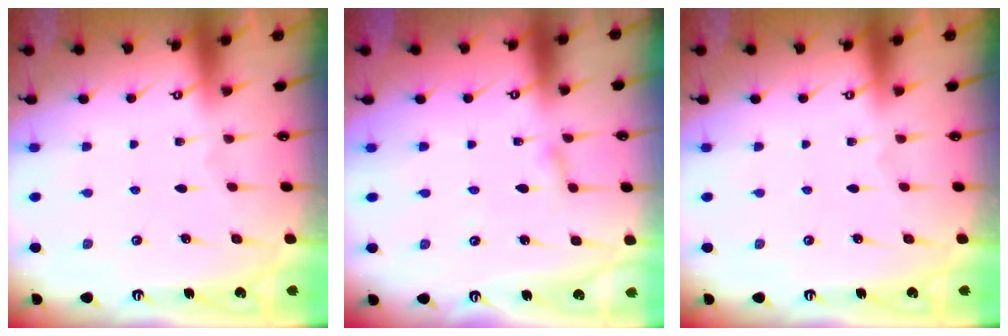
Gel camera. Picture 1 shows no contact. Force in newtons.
{"total": 1.7, "press": 1.7, "slide": 0.2}
{"total": 0.0}